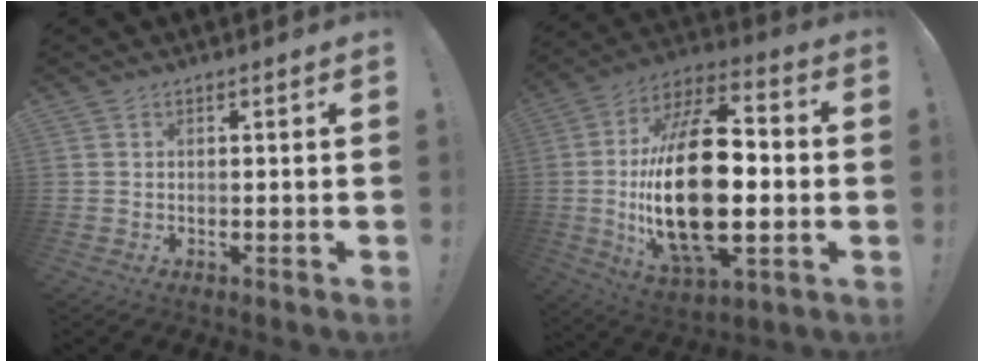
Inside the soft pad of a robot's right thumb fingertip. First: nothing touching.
{"total": 30.3, "force": [-2.2, 15.2, 26.2], "torque": [-0.489, 0.007, -0.033]}